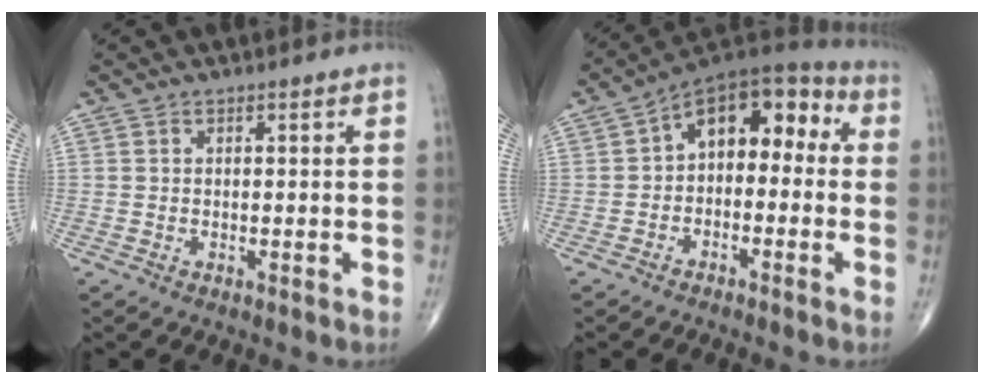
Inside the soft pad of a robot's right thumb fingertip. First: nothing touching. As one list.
[{"total": 12.2, "force": [0.6, 7.6, 9.5], "torque": [-0.095, 0.049, -0.013]}]